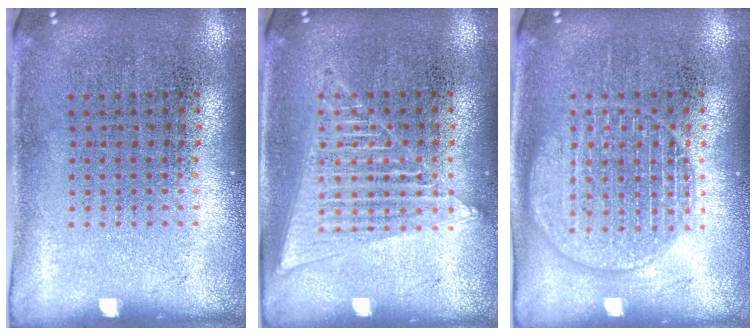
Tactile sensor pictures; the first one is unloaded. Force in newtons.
{"total": 1.4, "press": 1.4, "slide": 0.1}
{"total": 3.0, "press": 2.9, "slide": 0.4}